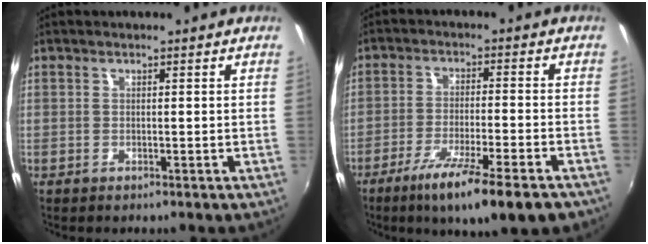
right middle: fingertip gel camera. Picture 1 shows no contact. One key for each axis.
{"total": 13.8, "fx": -8.9, "fy": 1.6, "fz": 10.4, "tx": -0.186, "ty": -0.042, "tz": -0.147}